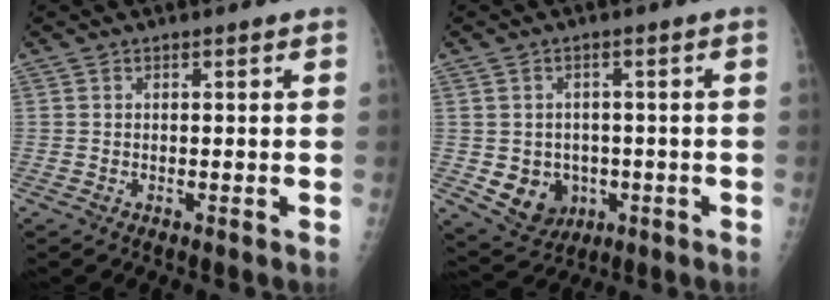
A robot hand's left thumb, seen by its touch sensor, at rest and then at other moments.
{"total": 7.8, "force": [-1.5, 6.8, 3.5], "torque": [-0.028, 0.005, -0.006]}